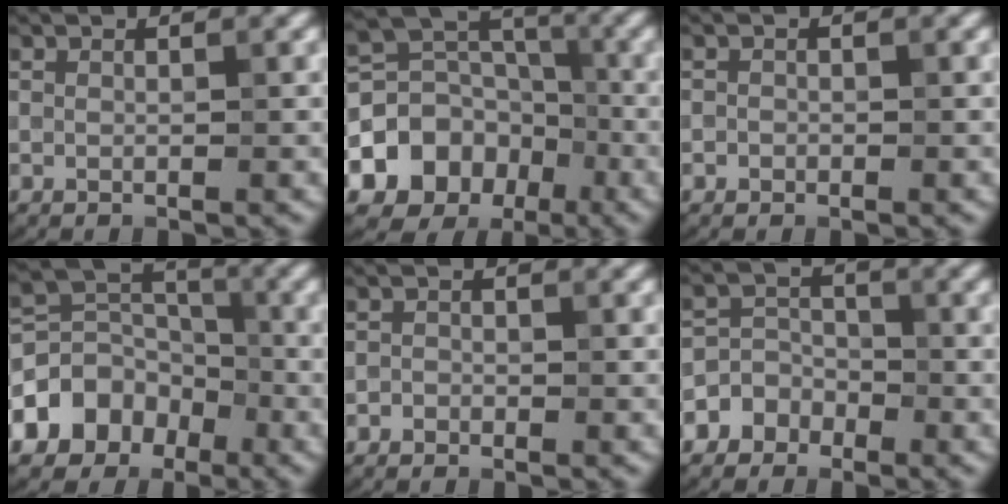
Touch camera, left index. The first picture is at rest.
{"total": 8.2, "force": [-3.2, 6.7, 3.4], "torque": [-0.059, 0.004, -0.069]}
{"total": 0.6, "force": [-0.3, 0.5, 0.1], "torque": [0.002, -0.004, -0.006]}
{"total": 6.7, "force": [-3.3, 5.2, 2.5], "torque": [-0.033, 0.021, -0.078]}
{"total": 0.8, "force": [-0.5, 0.6, 0.0], "torque": [0.003, -0.001, -0.009]}
{"total": 4.3, "force": [-2.5, 3.6, 0.4], "torque": [0.031, 0.002, -0.061]}